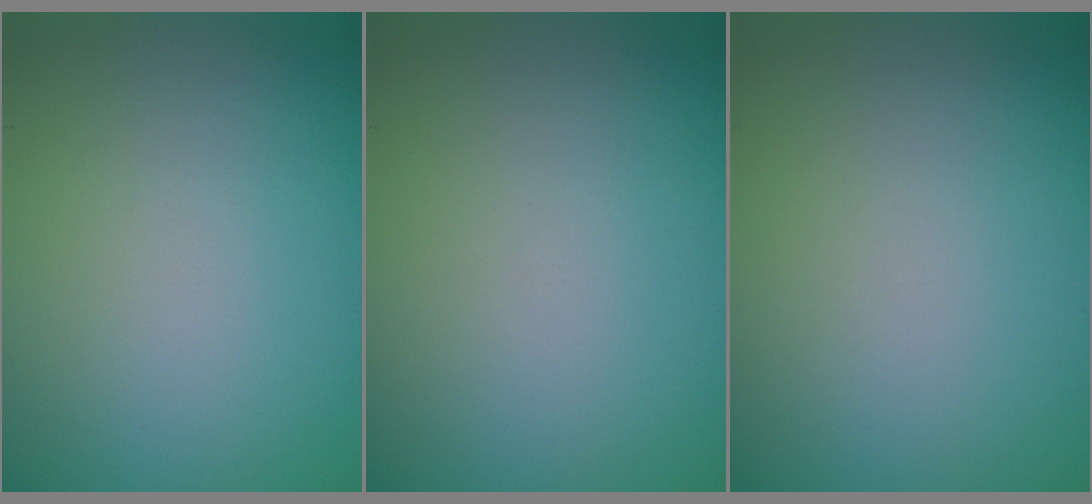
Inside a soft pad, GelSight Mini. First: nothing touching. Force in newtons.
{"total": 0.0}
{"total": 0.0}